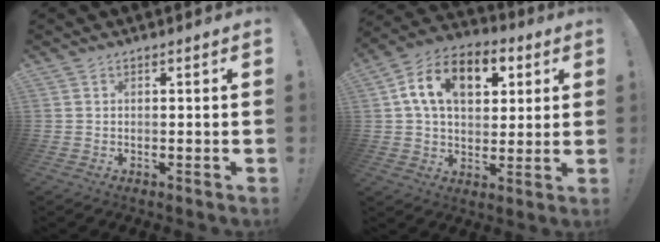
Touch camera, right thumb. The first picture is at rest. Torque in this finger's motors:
{"motor_torque": [1.99, 2.05, 0.69, -0.39, 0.14]}